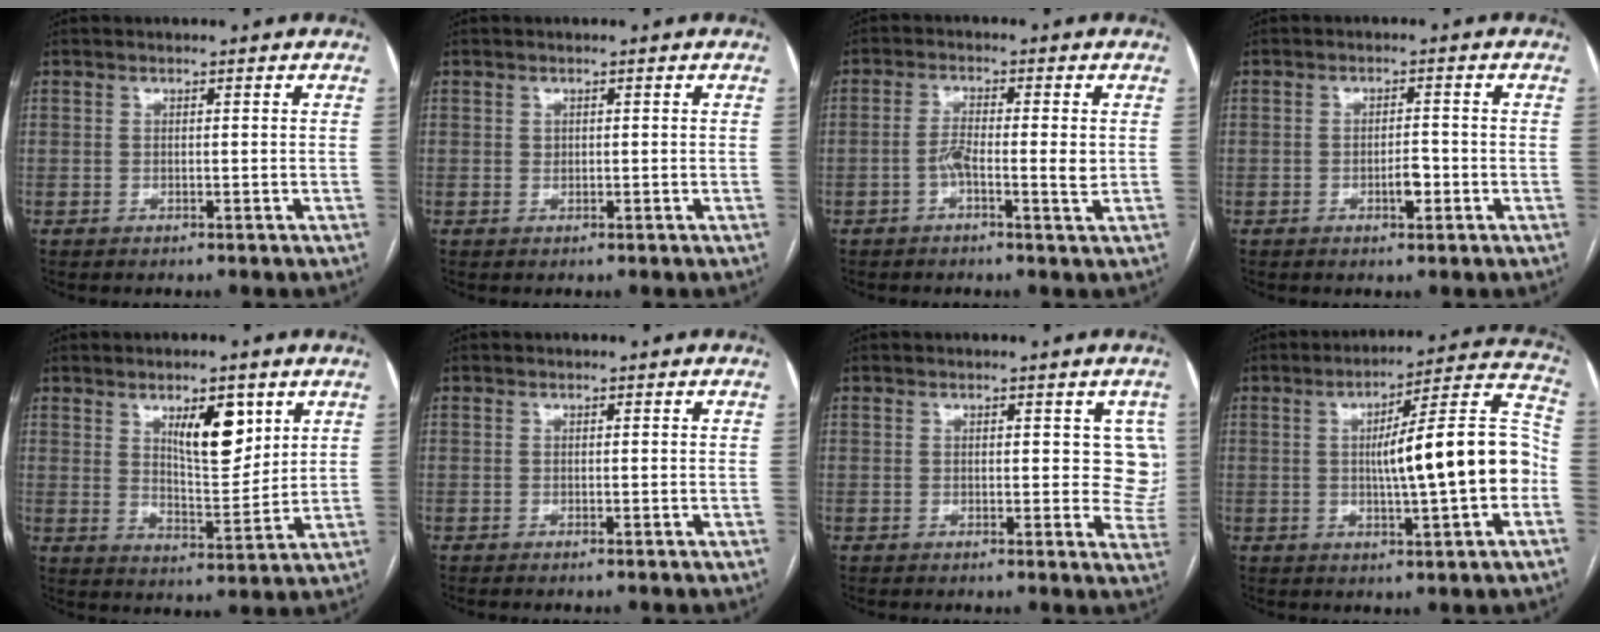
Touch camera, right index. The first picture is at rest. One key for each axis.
{"total": 0.0}
{"total": 4.5, "fx": -0.7, "fy": 0.8, "fz": 4.4, "tx": -0.081, "ty": 0.004, "tz": -0.015}
{"total": 2.7, "fx": -1.0, "fy": 0.9, "fz": 2.4, "tx": -0.037, "ty": 0.003, "tz": -0.013}
{"total": 8.9, "fx": 4.1, "fy": 2.9, "fz": 7.3, "tx": -0.117, "ty": -0.005, "tz": 0.073}
{"total": 0.0}
{"total": 5.6, "fx": 1.5, "fy": 3.2, "fz": 4.4, "tx": -0.022, "ty": -0.001, "tz": 0.011}
{"total": 15.7, "fx": -1.5, "fy": 1.5, "fz": 15.6, "tx": -0.224, "ty": 0.032, "tz": -0.022}